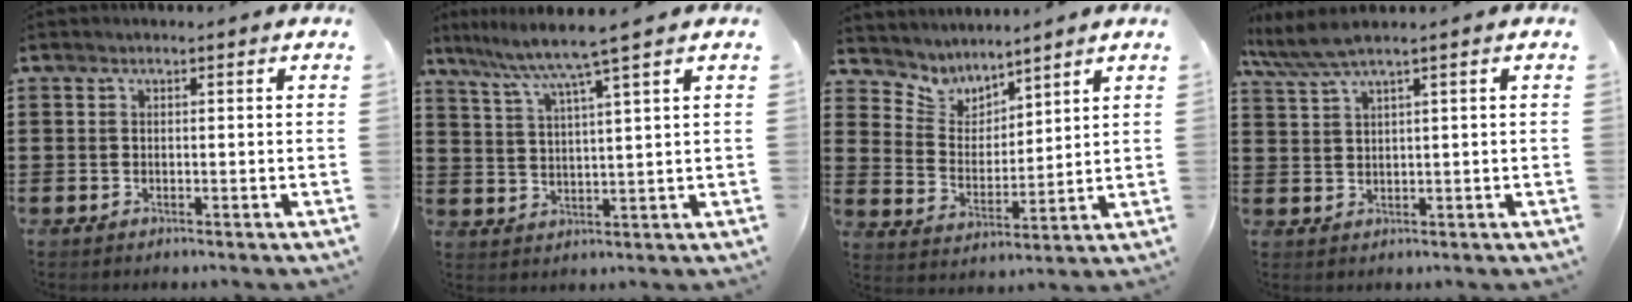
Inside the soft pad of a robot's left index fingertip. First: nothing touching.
{"total": 5.8, "force": [4.6, -1.2, 3.4], "torque": [-0.085, -0.032, 0.071]}
{"total": 4.6, "force": [4.3, 1.5, -0.5], "torque": [-0.023, -0.034, 0.073]}
{"total": 3.8, "force": [2.8, -0.1, 2.5], "torque": [-0.057, -0.002, 0.049]}